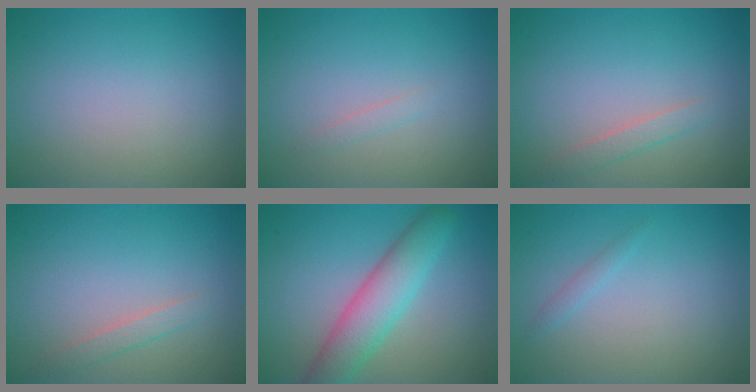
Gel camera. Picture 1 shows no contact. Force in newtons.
{"total": 0.6, "press": 0.6, "slide": 0.0}
{"total": 1.3, "press": 1.3, "slide": 0.1}
{"total": 1.3, "press": 1.3, "slide": 0.1}
{"total": 5.6, "press": 5.6, "slide": 0.2}
{"total": 0.8, "press": 0.8, "slide": 0.0}